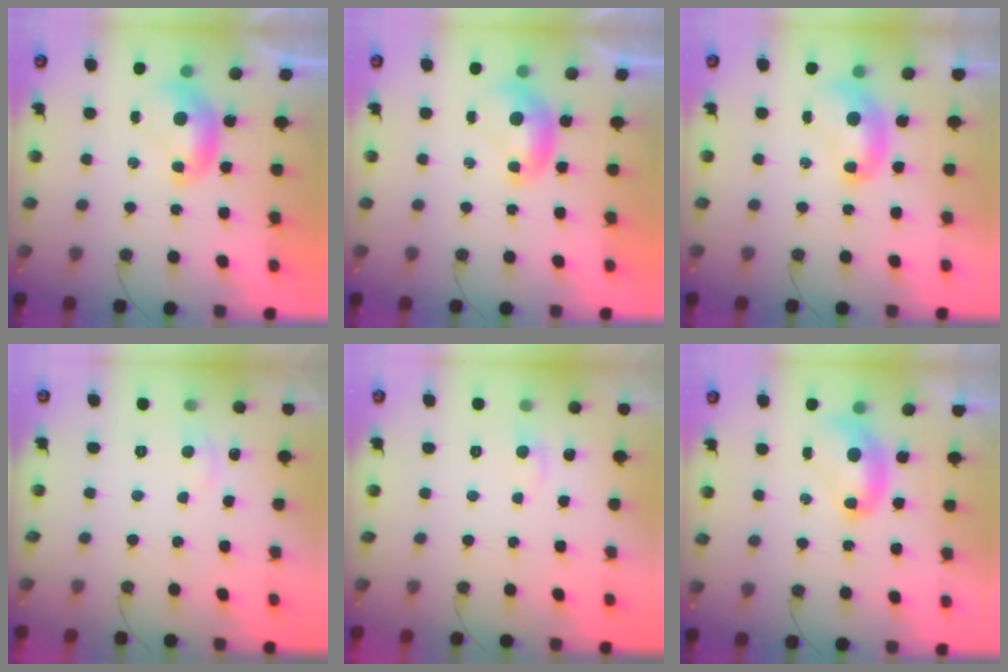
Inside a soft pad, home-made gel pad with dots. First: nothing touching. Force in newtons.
{"total": 0.0}
{"total": 2.0, "press": 2.0, "slide": 0.2}
{"total": 1.3, "press": 1.2, "slide": 0.5}
{"total": 1.5, "press": 1.2, "slide": 0.9}
{"total": 2.5, "press": 2.5, "slide": 0.1}